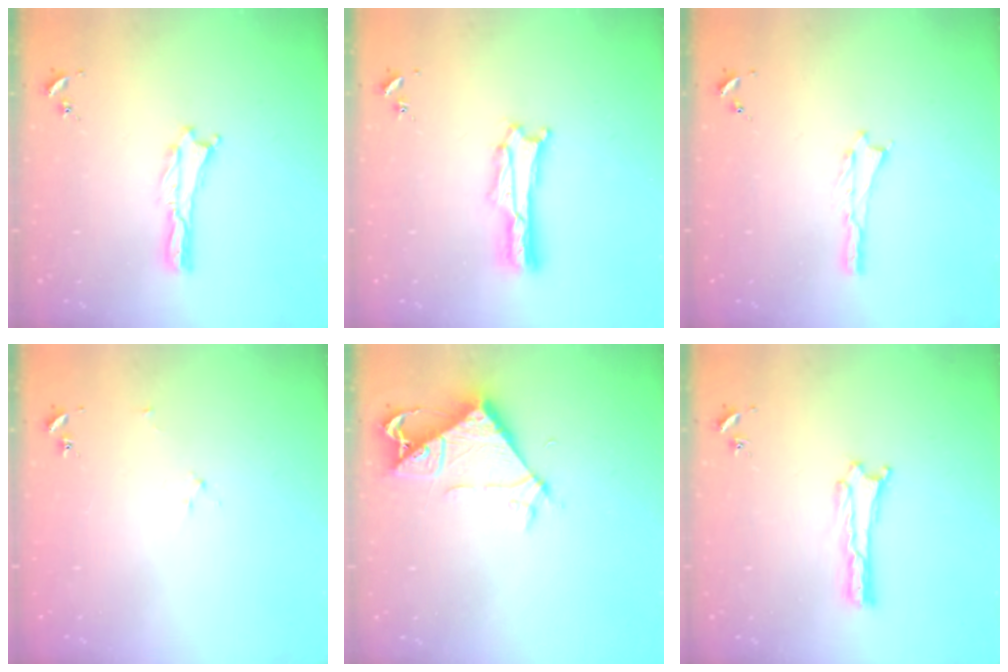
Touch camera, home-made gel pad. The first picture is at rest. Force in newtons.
{"total": 1.7, "press": 1.7, "slide": 0.3}
{"total": 0.0}
{"total": 1.9, "press": 1.9, "slide": 0.3}
{"total": 6.8, "press": 6.8, "slide": 0.6}
{"total": 0.0}